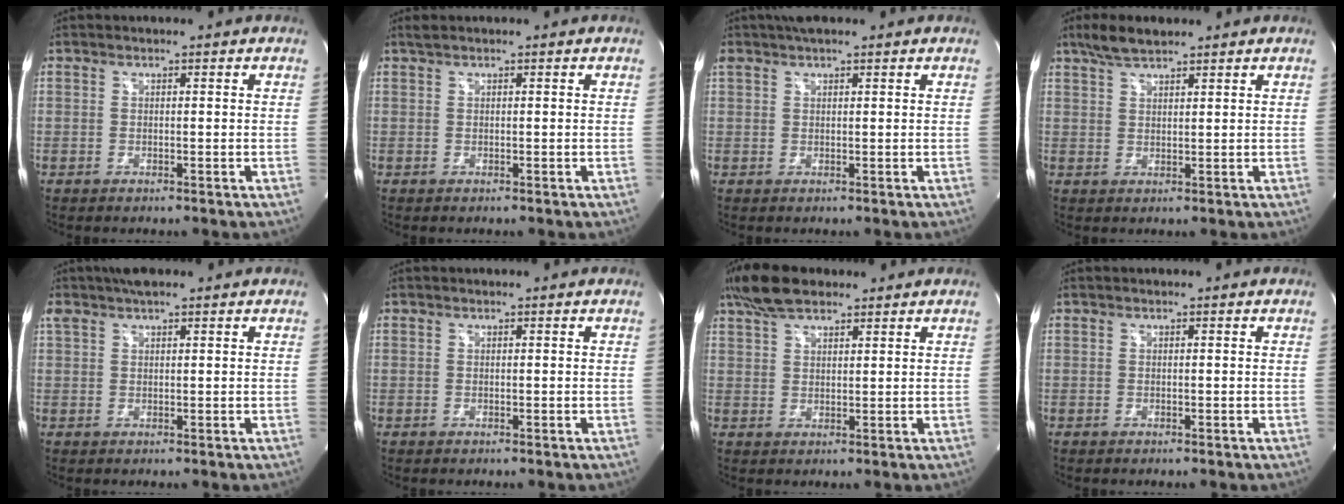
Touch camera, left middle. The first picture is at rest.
{"total": 0.8, "force": [0.6, 0.0, 0.5], "torque": [-0.016, 0.016, 0.017]}
{"total": 3.9, "force": [3.1, 0.9, 2.2], "torque": [-0.044, 0.030, 0.055]}
{"total": 4.7, "force": [3.8, 1.1, 2.6], "torque": [-0.063, 0.013, 0.074]}
{"total": 4.5, "force": [3.5, 1.0, 2.7], "torque": [-0.059, 0.029, 0.064]}
{"total": 0.0}
{"total": 7.2, "force": [5.6, 2.6, 3.7], "torque": [-0.081, 0.022, 0.106]}
{"total": 0.0}